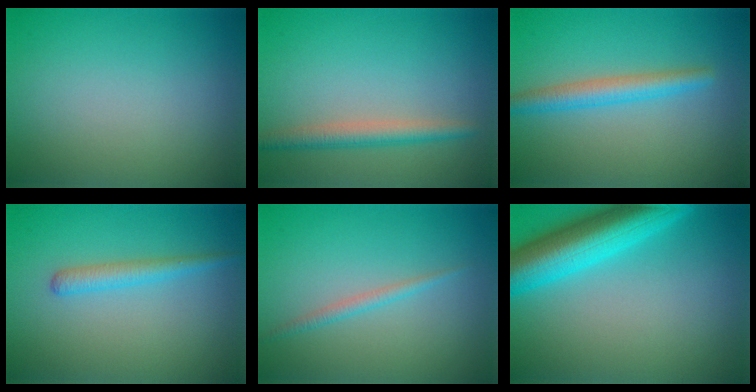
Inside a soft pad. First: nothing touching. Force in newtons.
{"total": 2.7, "press": 2.7, "slide": 0.2}
{"total": 3.0, "press": 3.0, "slide": 0.1}
{"total": 2.0, "press": 2.0, "slide": 0.1}
{"total": 1.2, "press": 1.2, "slide": 0.0}
{"total": 8.5, "press": 8.5, "slide": 0.6}